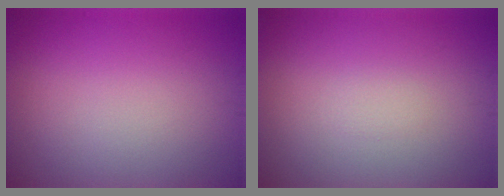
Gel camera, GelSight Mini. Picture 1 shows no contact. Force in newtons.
{"total": 0.6, "press": 0.6, "slide": 0.0}